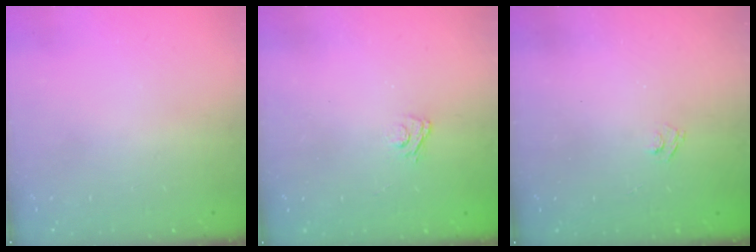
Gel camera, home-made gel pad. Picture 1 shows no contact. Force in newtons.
{"total": 2.9, "press": 2.6, "slide": 1.2}
{"total": 2.7, "press": 2.5, "slide": 0.9}